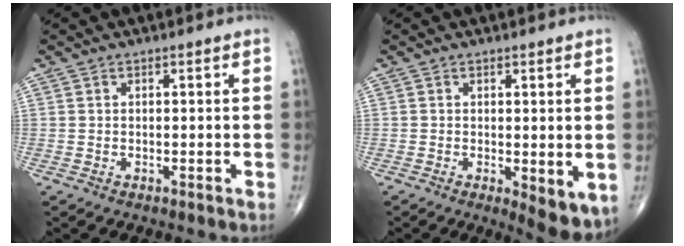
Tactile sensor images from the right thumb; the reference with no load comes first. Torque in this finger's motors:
{"motor_torque": [-0.13, 0.49, 0.05, -0.15, 0.03]}